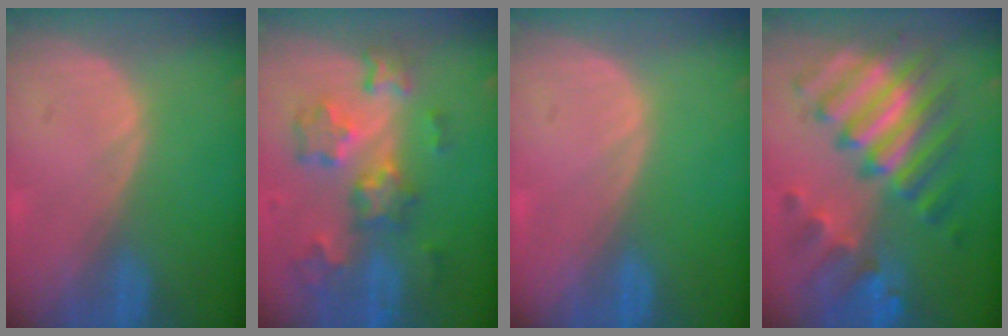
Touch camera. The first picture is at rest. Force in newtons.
{"total": 9.2, "press": 8.1, "slide": 4.5}
{"total": 0.0}
{"total": 11.3, "press": 11.3, "slide": 1.0}